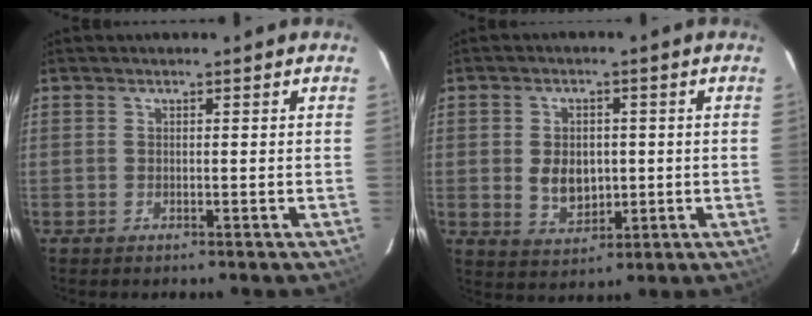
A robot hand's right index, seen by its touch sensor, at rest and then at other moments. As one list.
[{"total": 6.8, "force": [-0.3, 4.9, 4.7], "torque": [-0.089, -0.001, 0.006]}]